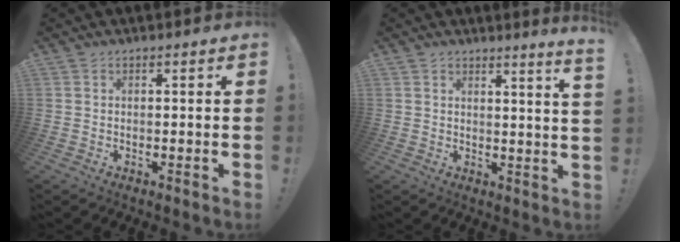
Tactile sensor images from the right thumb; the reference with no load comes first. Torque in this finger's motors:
{"motor_torque": [-0.06, -0.06, 0.01, 0.02, 0.01]}